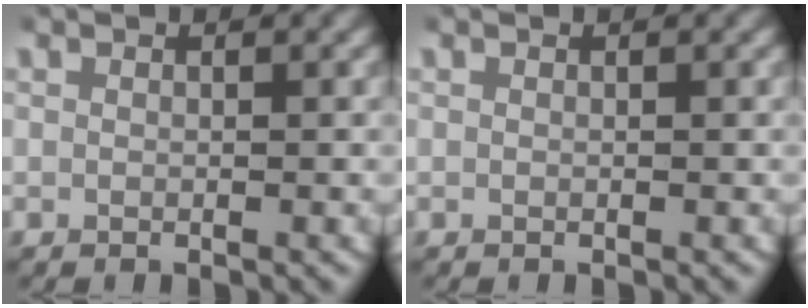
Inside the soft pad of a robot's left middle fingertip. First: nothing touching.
{"total": 0.0}